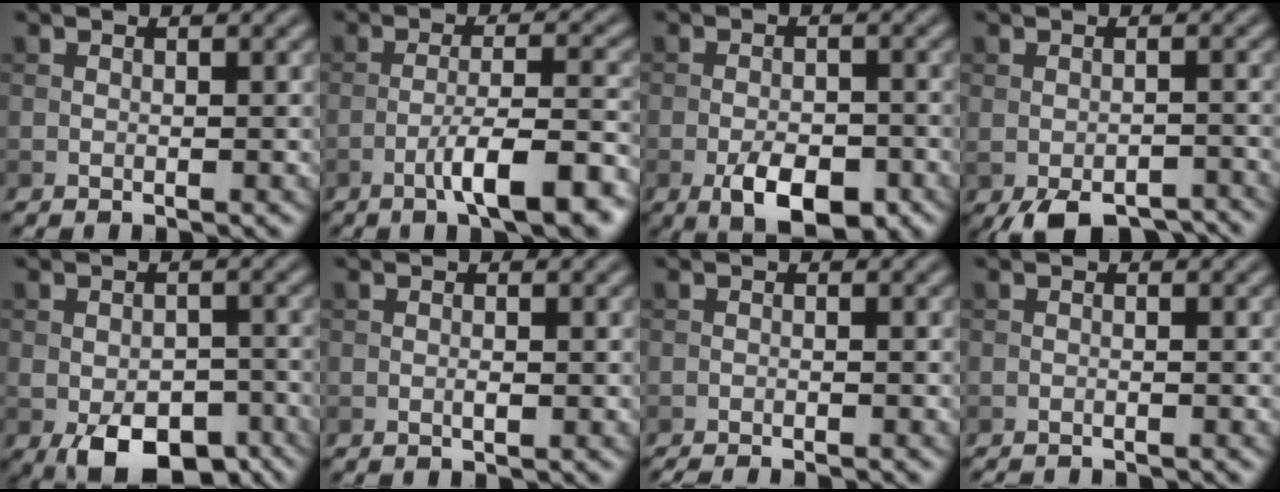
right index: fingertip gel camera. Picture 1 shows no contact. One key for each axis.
{"total": 8.1, "fx": -4.3, "fy": 1.5, "fz": 6.7, "tx": -0.099, "ty": 0.008, "tz": -0.068}
{"total": 5.5, "fx": -2.8, "fy": 2.6, "fz": 4.0, "tx": -0.064, "ty": -0.005, "tz": -0.048}
{"total": 5.5, "fx": -4.2, "fy": 1.9, "fz": 3.1, "tx": -0.044, "ty": -0.011, "tz": -0.062}
{"total": 7.7, "fx": -3.9, "fy": 4.1, "fz": 5.1, "tx": -0.081, "ty": -0.016, "tz": -0.055}
{"total": 0.5, "fx": -0.2, "fy": 0.1, "fz": 0.5, "tx": -0.011, "ty": -0.001, "tz": -0.003}
{"total": 2.5, "fx": -2.1, "fy": 0.3, "fz": 1.3, "tx": -0.018, "ty": 0.000, "tz": -0.037}
{"total": 2.0, "fx": -1.9, "fy": 0.2, "fz": 0.6, "tx": -0.005, "ty": -0.004, "tz": -0.031}